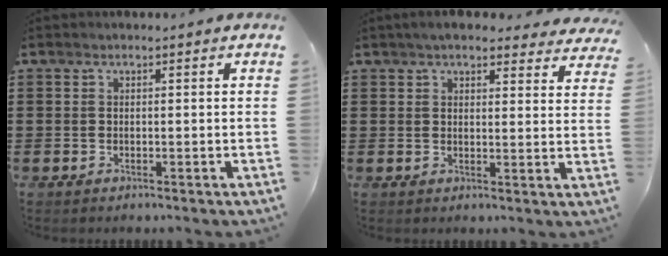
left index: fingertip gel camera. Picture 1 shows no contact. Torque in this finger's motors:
{"motor_torque": [2.14, 0.00, 1.05, 0.09]}